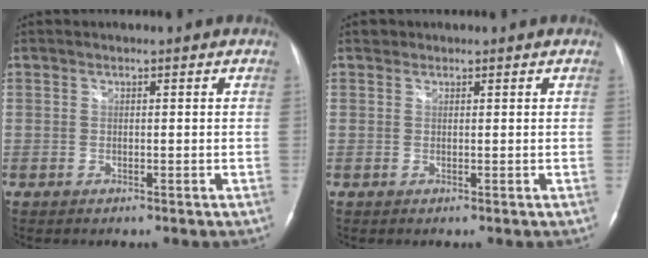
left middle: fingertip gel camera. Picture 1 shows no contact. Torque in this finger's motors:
{"motor_torque": [0.13, -0.10, -0.07, 0.00]}